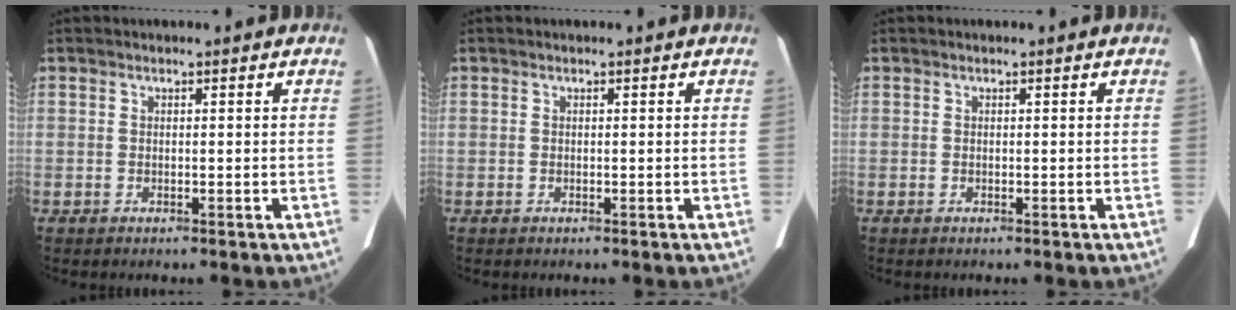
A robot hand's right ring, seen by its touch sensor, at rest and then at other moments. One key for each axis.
{"total": 0.0}
{"total": 0.0}